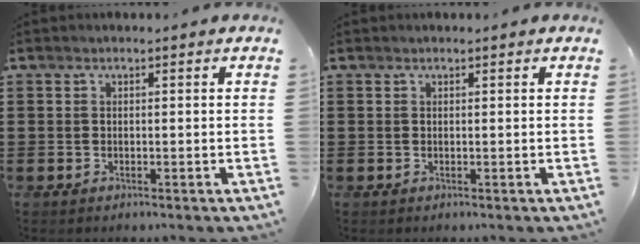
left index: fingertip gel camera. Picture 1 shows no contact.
{"total": 0.0}